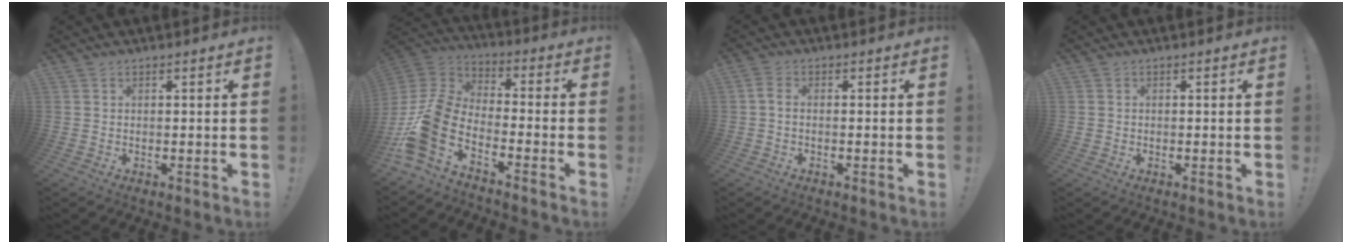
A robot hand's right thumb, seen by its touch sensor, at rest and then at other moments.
{"total": 13.3, "force": [-7.3, 7.8, 8.0], "torque": [-0.177, 0.030, -0.122]}
{"total": 2.2, "force": [-0.1, 0.8, 2.0], "torque": [-0.041, 0.005, -0.001]}
{"total": 0.8, "force": [-0.1, 0.8, 0.0], "torque": [-0.009, 0.007, 0.000]}